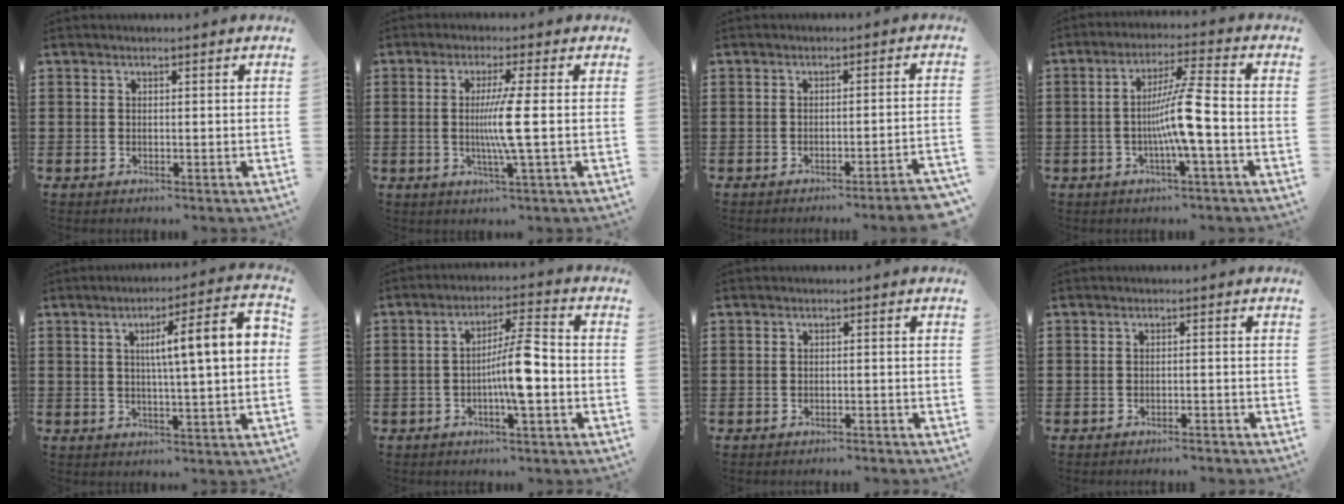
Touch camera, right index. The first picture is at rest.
{"total": 6.3, "force": [-0.3, -0.7, 6.2], "torque": [-0.116, -0.014, -0.013]}
{"total": 2.7, "force": [-2.2, -0.6, 1.5], "torque": [-0.025, -0.008, -0.045]}
{"total": 7.9, "force": [-1.8, -0.2, 7.7], "torque": [-0.139, -0.004, -0.038]}
{"total": 9.6, "force": [1.5, 0.9, 9.5], "torque": [-0.161, -0.003, 0.014]}
{"total": 7.1, "force": [-1.7, 1.0, 6.8], "torque": [-0.124, 0.003, -0.036]}
{"total": 1.0, "force": [-1.0, 0.0, 0.2], "torque": [-0.007, 0.000, -0.020]}
{"total": 1.4, "force": [-1.3, -0.1, 0.3], "torque": [-0.009, 0.001, -0.027]}